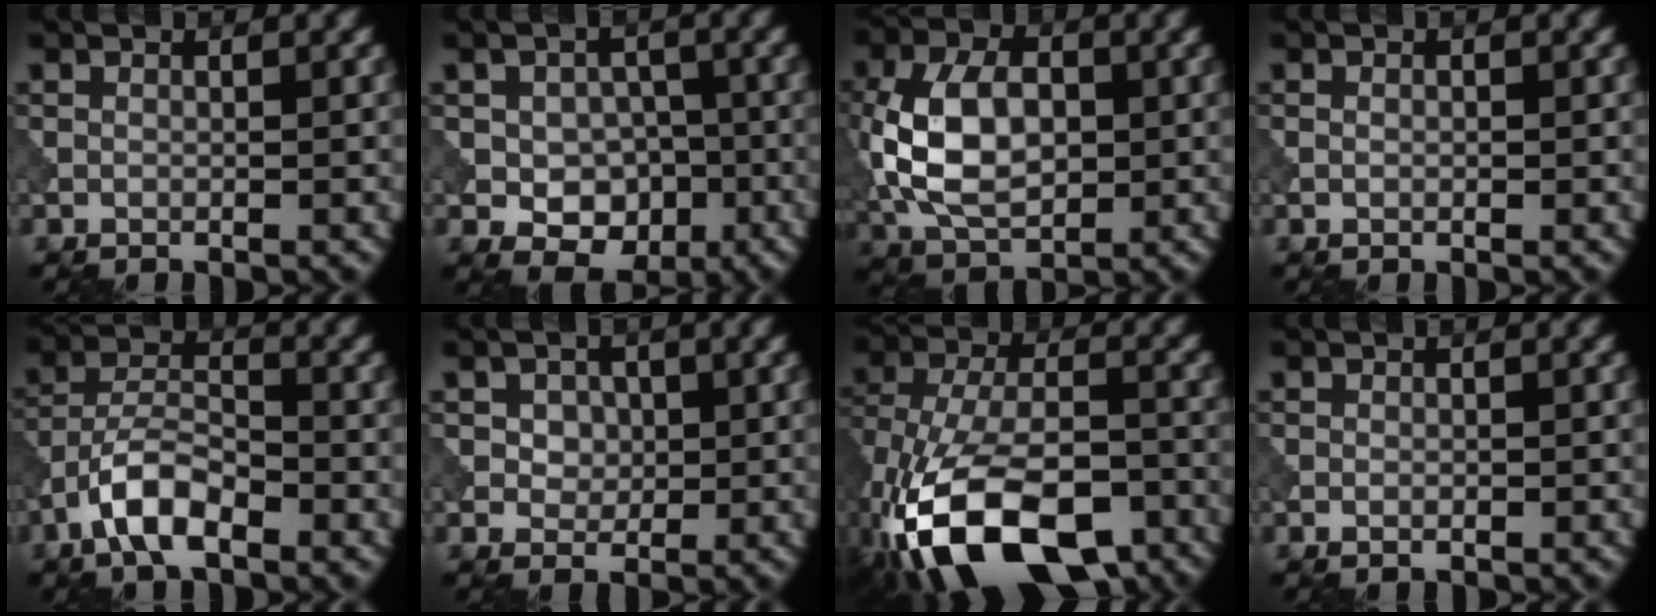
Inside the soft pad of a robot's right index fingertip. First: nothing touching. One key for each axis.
{"total": 6.9, "fx": -1.8, "fy": 5.4, "fz": 3.8, "tx": -0.030, "ty": -0.004, "tz": -0.038}
{"total": 8.9, "fx": -0.4, "fy": 5.7, "fz": 6.8, "tx": -0.147, "ty": 0.002, "tz": -0.014}
{"total": 0.5, "fx": -0.1, "fy": 0.3, "fz": 0.4, "tx": -0.006, "ty": -0.001, "tz": -0.002}
{"total": 5.5, "fx": -3.2, "fy": 2.3, "fz": 3.9, "tx": -0.066, "ty": 0.009, "tz": -0.068}
{"total": 3.1, "fx": 1.0, "fy": 2.4, "fz": 1.6, "tx": -0.034, "ty": 0.003, "tz": 0.013}
{"total": 17.3, "fx": -9.6, "fy": 9.0, "fz": 11.3, "tx": -0.224, "ty": -0.021, "tz": -0.162}
{"total": 0.7, "fx": -0.3, "fy": 0.3, "fz": 0.5, "tx": -0.007, "ty": -0.001, "tz": -0.004}